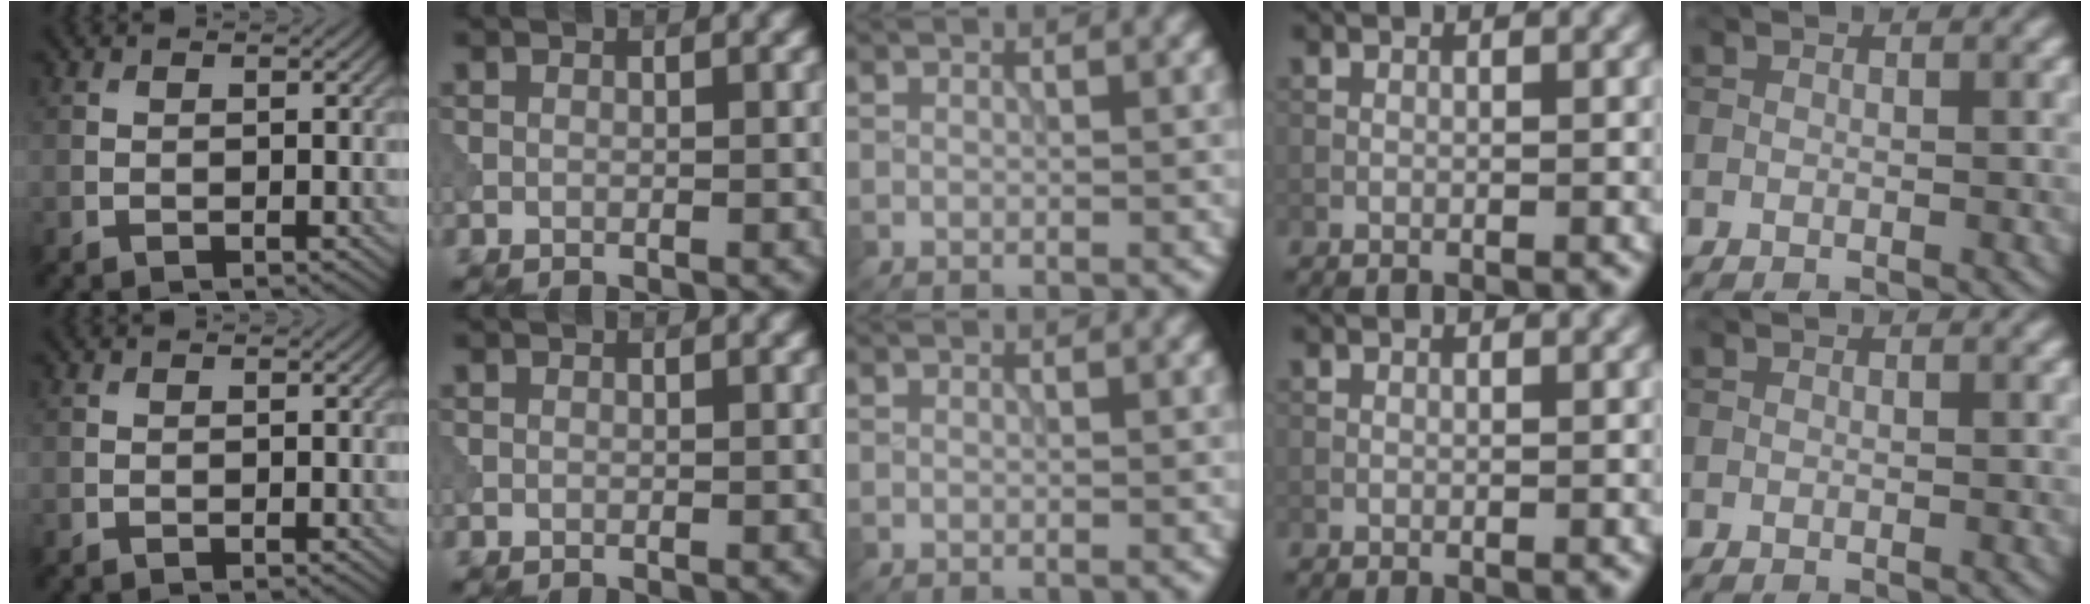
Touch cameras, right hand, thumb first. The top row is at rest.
{}